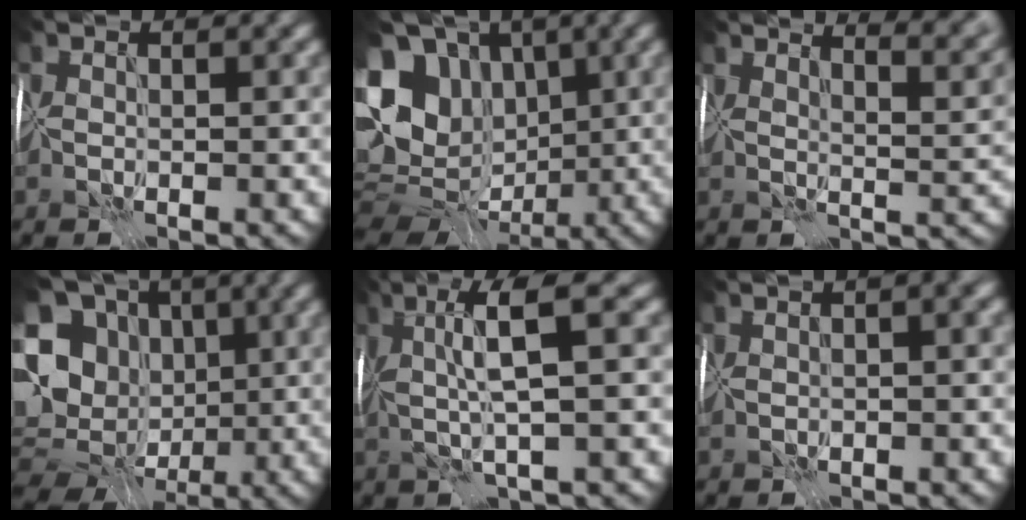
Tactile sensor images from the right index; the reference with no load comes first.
{"total": 15.6, "force": [1.8, 12.4, 9.3], "torque": [-0.190, 0.008, 0.036]}
{"total": 10.4, "force": [7.9, 3.1, 5.9], "torque": [-0.050, 0.039, 0.071]}
{"total": 14.7, "force": [-0.6, 12.1, 8.3], "torque": [-0.184, 0.005, -0.008]}
{"total": 5.9, "force": [1.5, 0.7, 5.7], "torque": [-0.114, 0.005, 0.027]}
{"total": 6.2, "force": [2.3, 2.6, 5.1], "torque": [-0.045, 0.034, 0.014]}